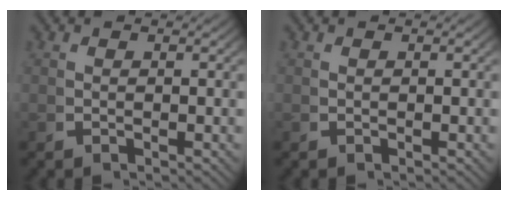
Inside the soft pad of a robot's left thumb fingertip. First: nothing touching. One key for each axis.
{"total": 0.0}